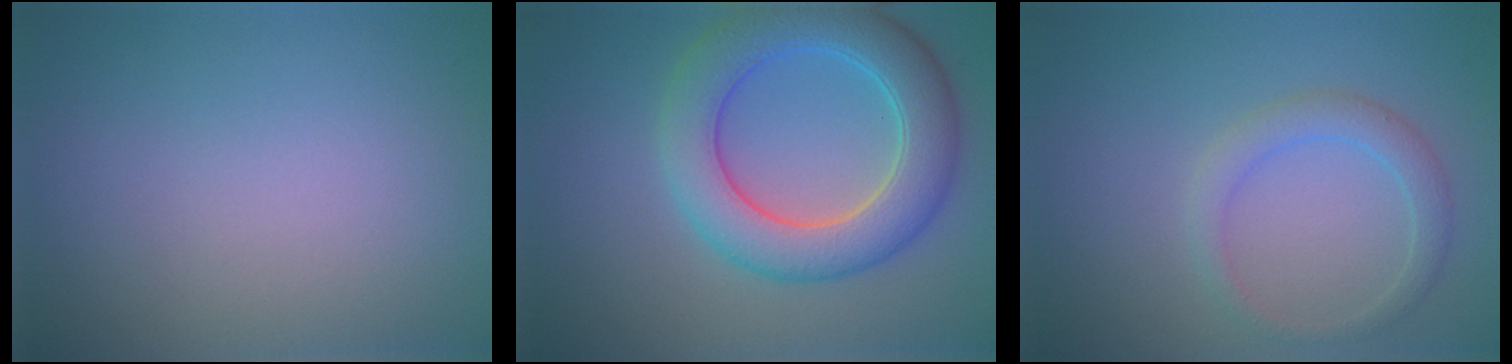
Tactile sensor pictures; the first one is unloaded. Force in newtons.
{"total": 7.1, "press": 7.1, "slide": 0.5}
{"total": 2.1, "press": 2.1, "slide": 0.1}